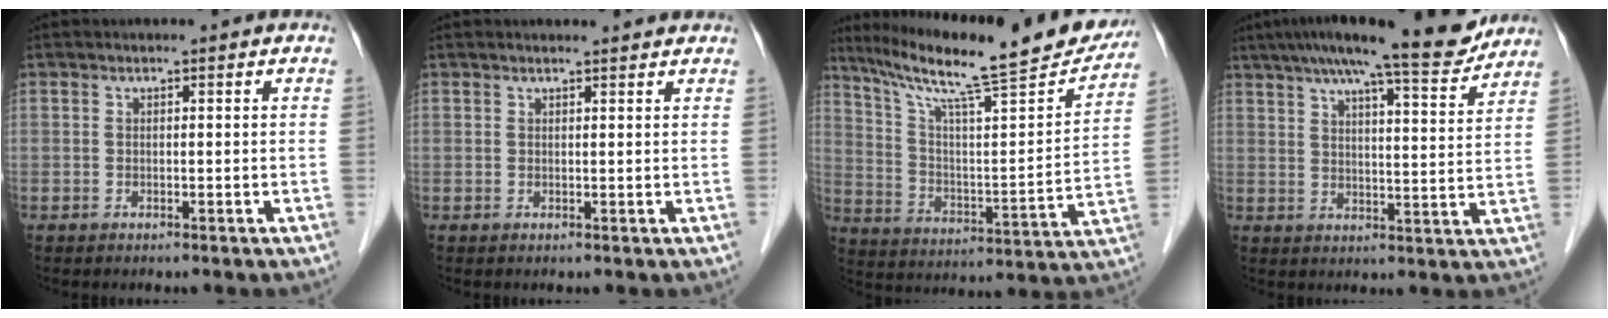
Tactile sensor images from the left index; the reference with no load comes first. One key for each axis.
{"total": 2.9, "fx": 2.8, "fy": 0.2, "fz": 0.6, "tx": -0.012, "ty": 0.008, "tz": 0.029}
{"total": 25.1, "fx": 21.2, "fy": 2.0, "fz": 13.3, "tx": -0.220, "ty": -0.021, "tz": 0.311}
{"total": 14.5, "fx": 12.5, "fy": 1.0, "fz": 7.3, "tx": -0.113, "ty": 0.006, "tz": 0.173}